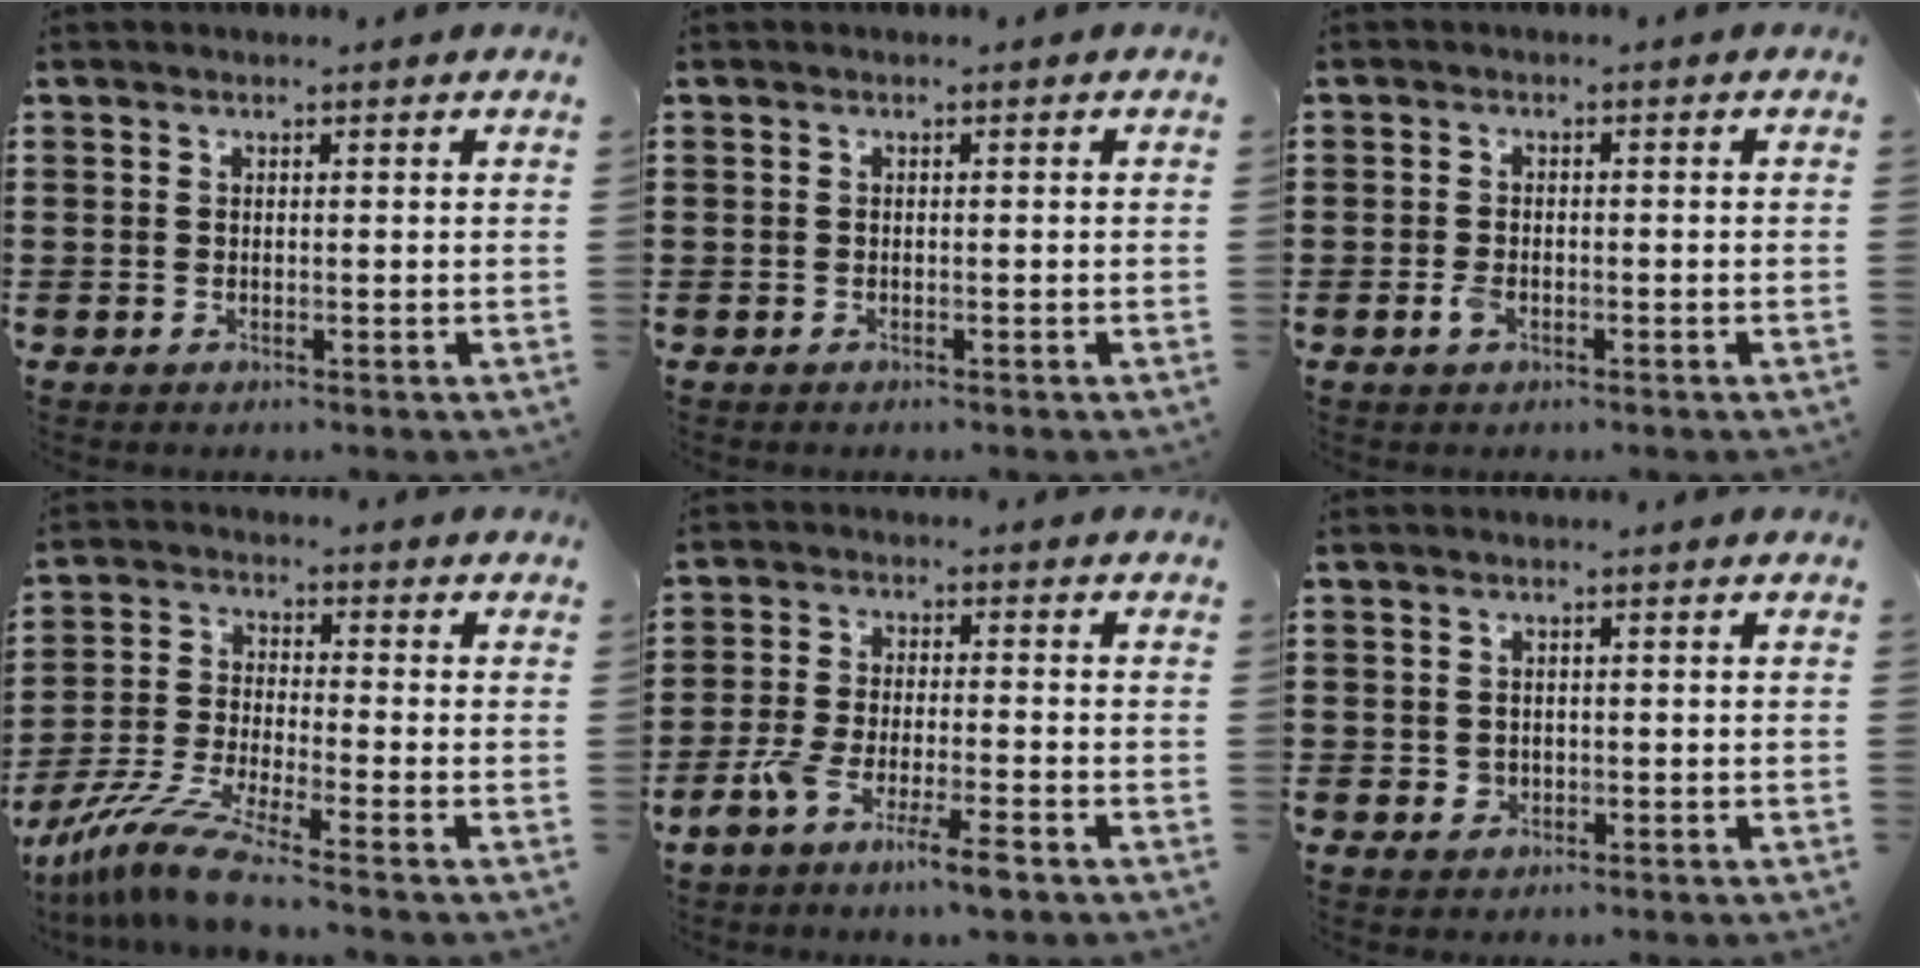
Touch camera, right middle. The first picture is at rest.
{"total": 0.0}
{"total": 1.8, "force": [-0.8, 0.9, 1.3], "torque": [-0.033, -0.003, -0.018]}
{"total": 8.9, "force": [-7.5, 0.2, 4.8], "torque": [-0.109, -0.010, -0.150]}
{"total": 6.8, "force": [-4.6, 0.7, 4.9], "torque": [-0.104, -0.010, -0.087]}
{"total": 1.2, "force": [0.1, 1.1, 0.4], "torque": [-0.011, 0.007, 0.000]}